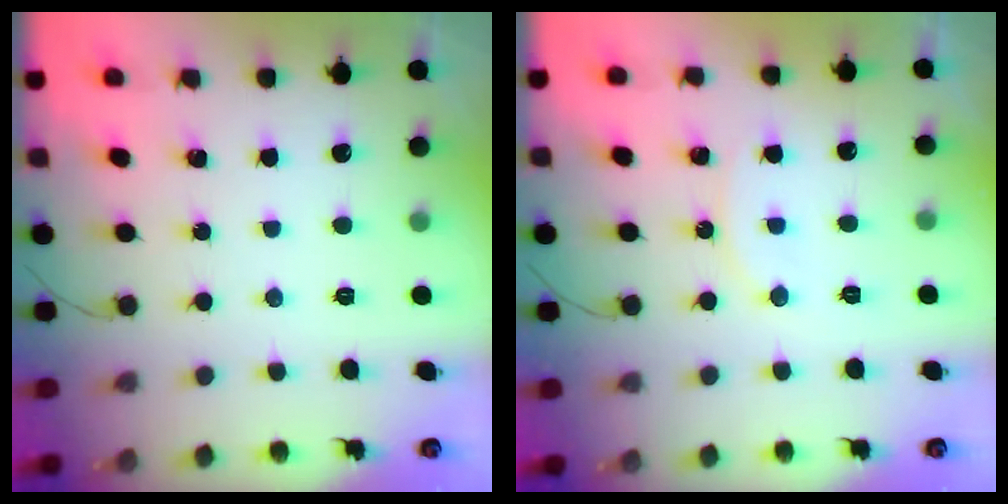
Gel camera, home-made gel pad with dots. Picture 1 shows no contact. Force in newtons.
{"total": 6.5, "press": 6.5, "slide": 0.3}